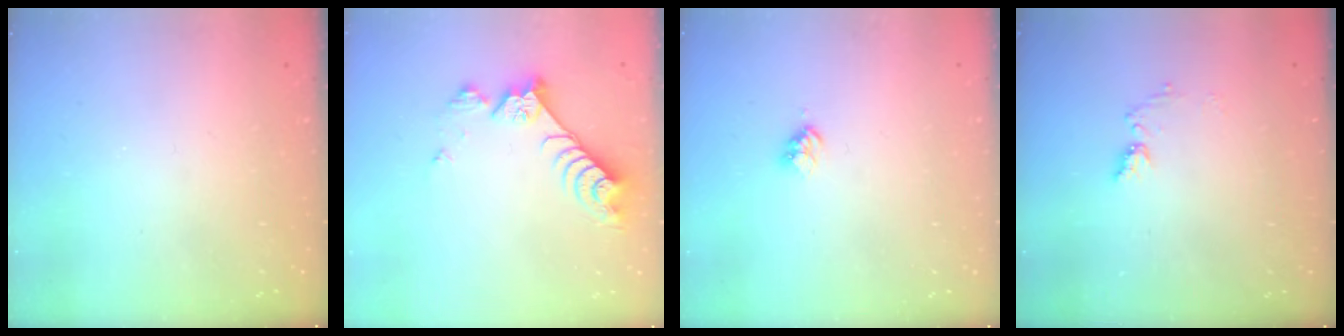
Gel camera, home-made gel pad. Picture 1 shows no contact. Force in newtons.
{"total": 9.6, "press": 9.6, "slide": 0.6}
{"total": 3.0, "press": 3.0, "slide": 0.4}
{"total": 5.7, "press": 5.6, "slide": 0.6}